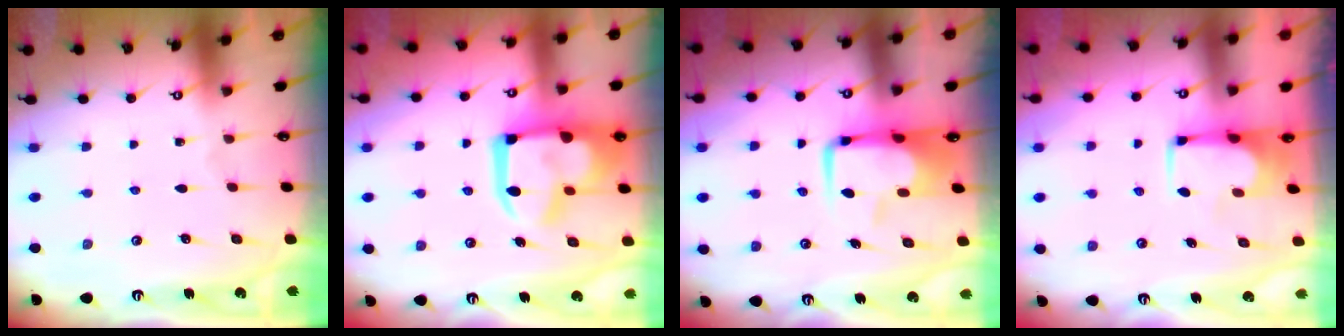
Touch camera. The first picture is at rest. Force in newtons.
{"total": 19.5, "press": 19.4, "slide": 1.7}
{"total": 8.2, "press": 8.0, "slide": 1.5}
{"total": 1.5, "press": 1.5, "slide": 0.1}